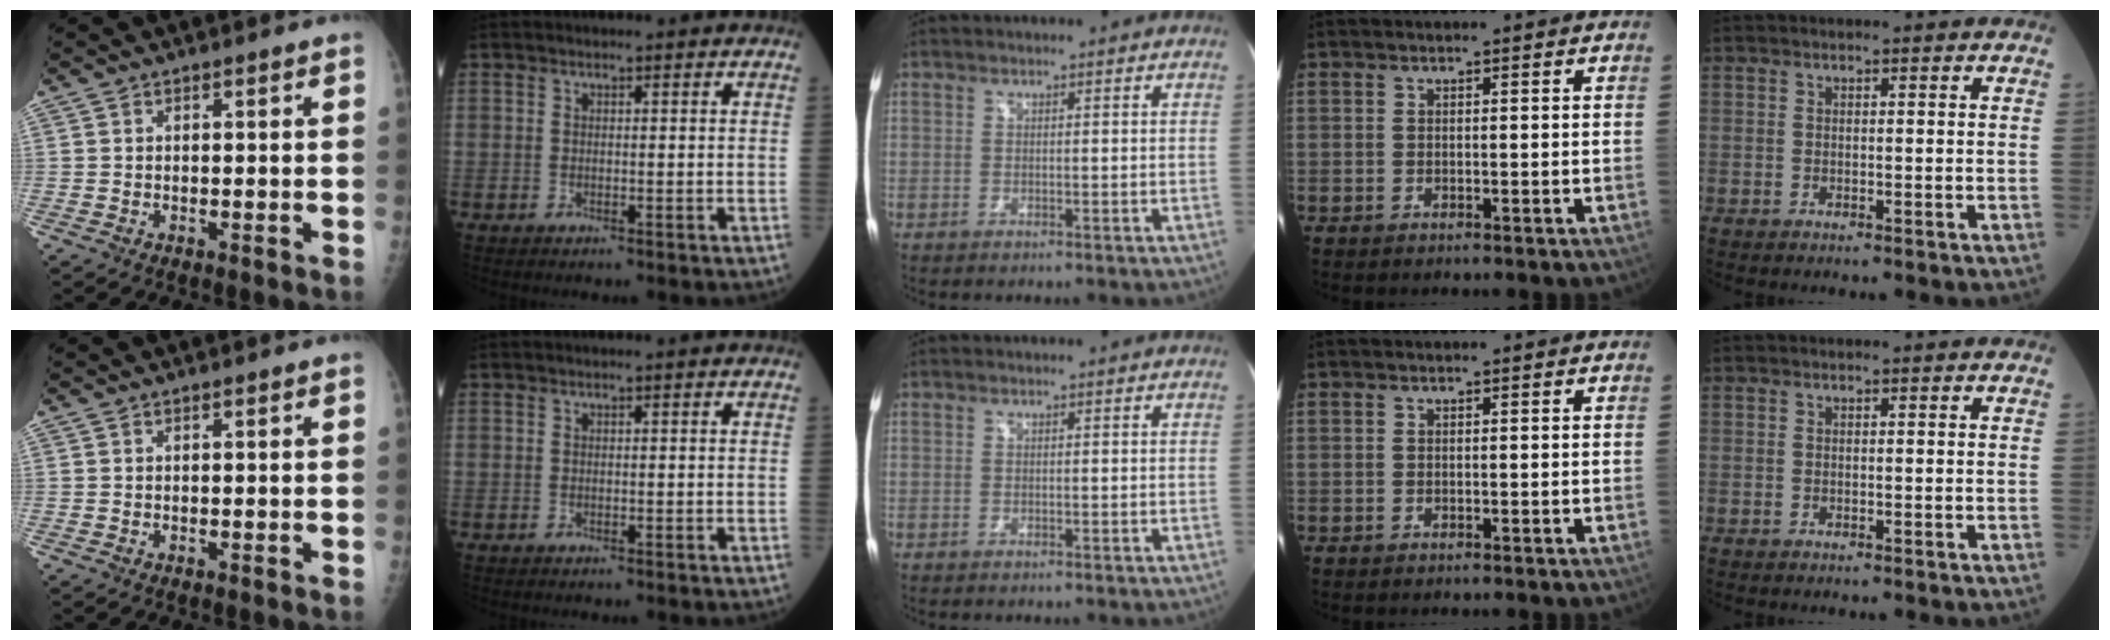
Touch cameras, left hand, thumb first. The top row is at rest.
{}